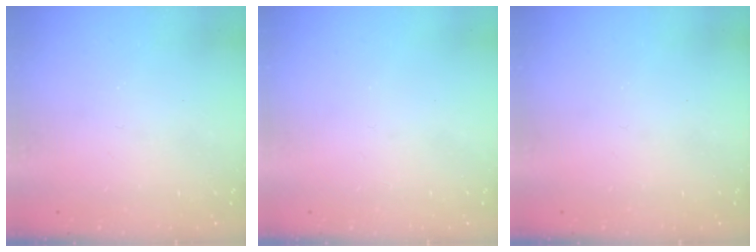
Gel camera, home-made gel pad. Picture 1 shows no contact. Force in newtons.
{"total": 0.0}
{"total": 0.0}